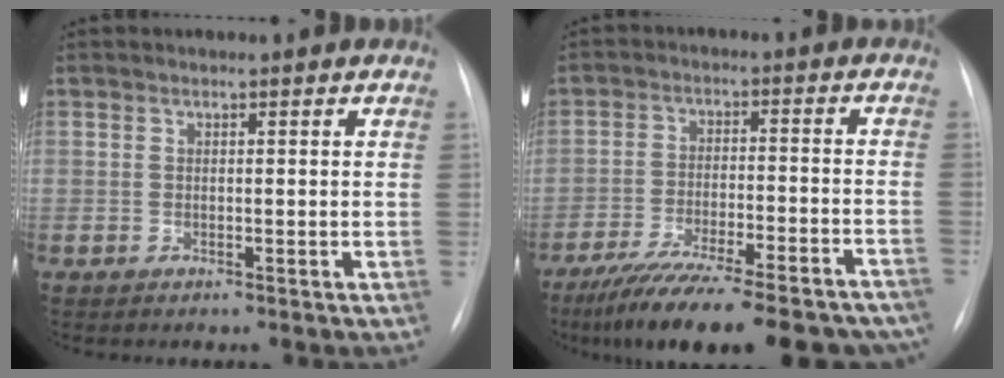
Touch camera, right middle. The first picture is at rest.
{"total": 24.6, "force": [-20.5, 4.8, 12.6], "torque": [-0.151, -0.014, -0.286]}